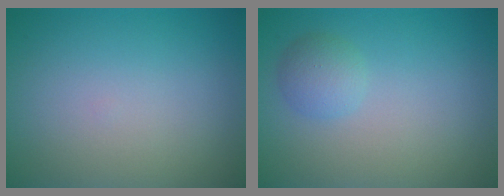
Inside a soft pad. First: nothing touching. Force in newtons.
{"total": 1.8, "press": 1.8, "slide": 0.1}